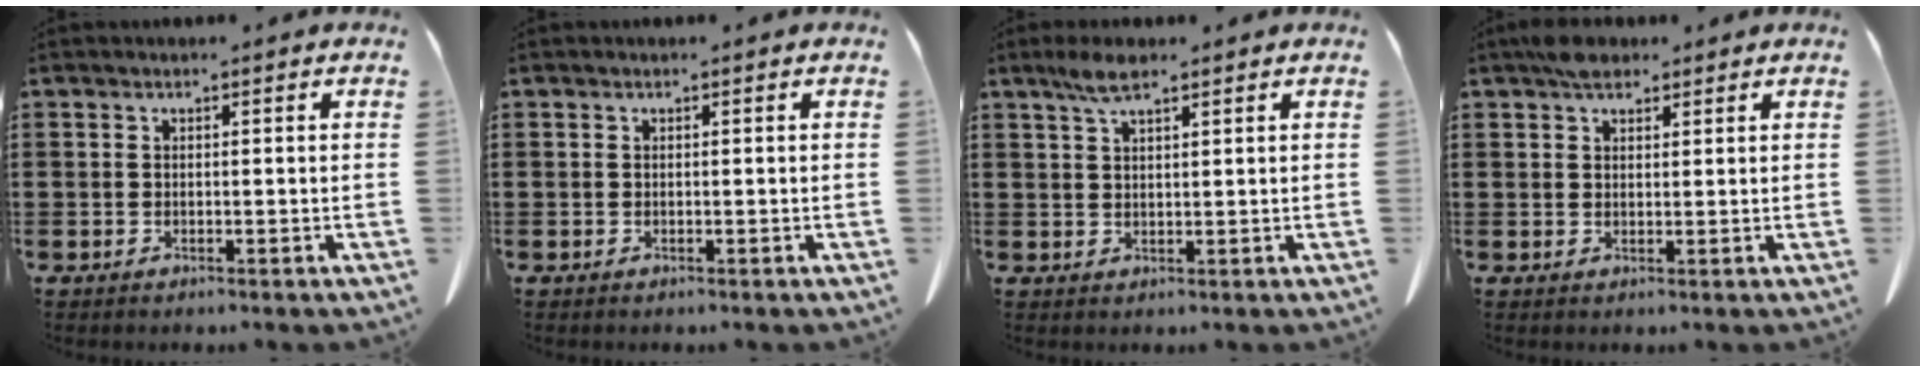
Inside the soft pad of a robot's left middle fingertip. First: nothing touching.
{"total": 0.0}
{"total": 3.9, "force": [2.4, 1.0, 2.9], "torque": [-0.063, 0.002, 0.044]}
{"total": 3.2, "force": [2.5, 1.4, 1.4], "torque": [-0.026, 0.002, 0.048]}